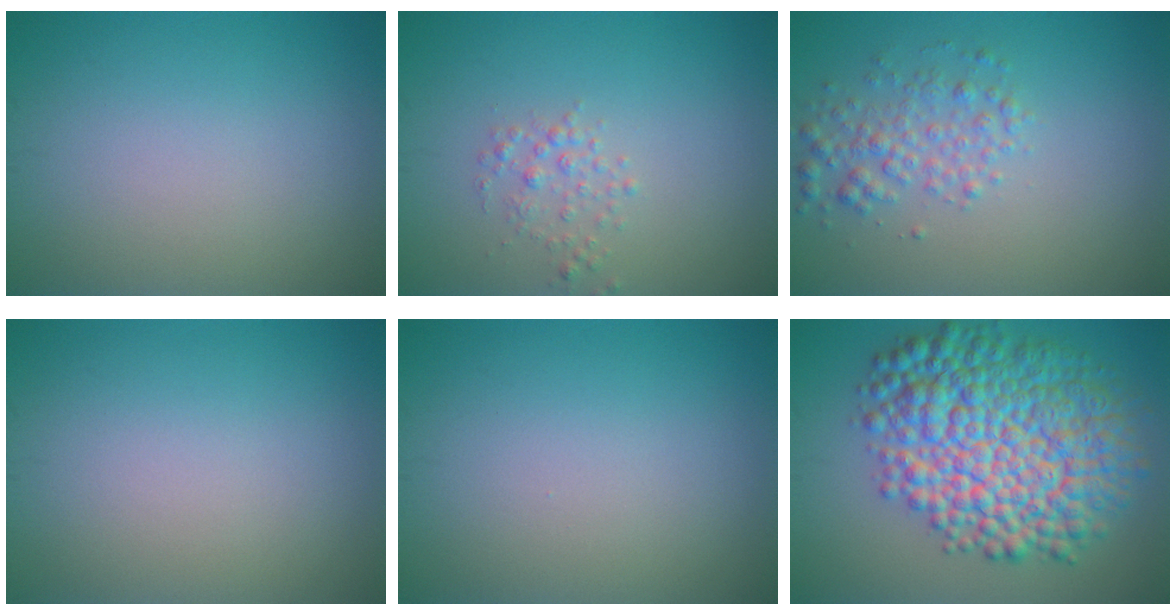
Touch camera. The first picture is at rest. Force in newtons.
{"total": 1.5, "press": 1.5, "slide": 0.0}
{"total": 2.8, "press": 2.8, "slide": 0.1}
{"total": 0.0}
{"total": 0.0}
{"total": 12.5, "press": 12.5, "slide": 0.2}